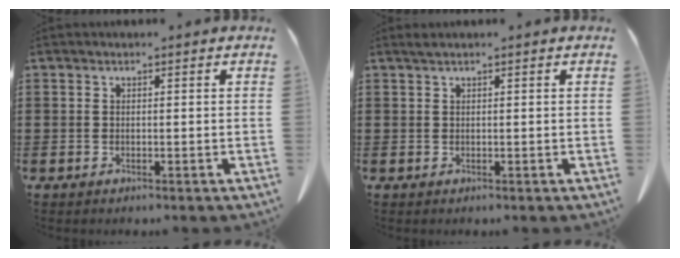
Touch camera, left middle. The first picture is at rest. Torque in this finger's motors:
{"motor_torque": [-0.07, 0.01, 0.00, 0.00]}